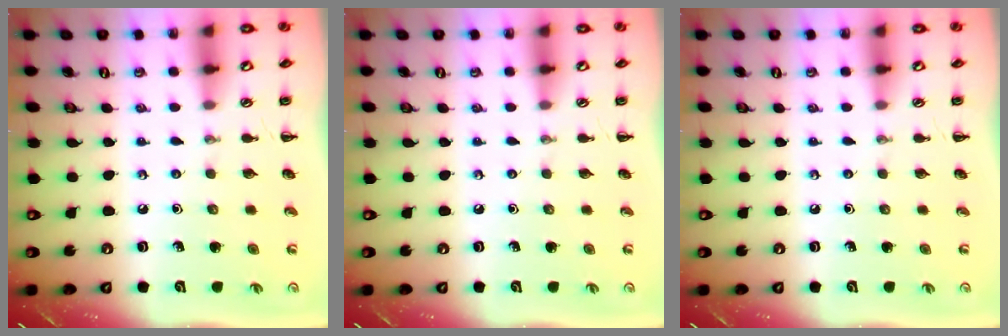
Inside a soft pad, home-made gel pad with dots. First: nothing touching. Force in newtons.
{"total": 0.0}
{"total": 0.0}